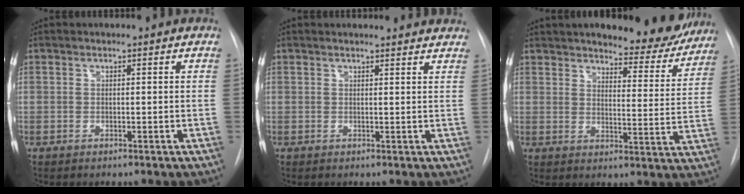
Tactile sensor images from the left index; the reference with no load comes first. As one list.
[{"total": 8.1, "force": [7.8, 1.3, 1.6], "torque": [0.000, 0.004, 0.066]}, {"total": 12.0, "force": [10.7, 3.1, 4.6], "torque": [-0.039, -0.033, 0.125]}]